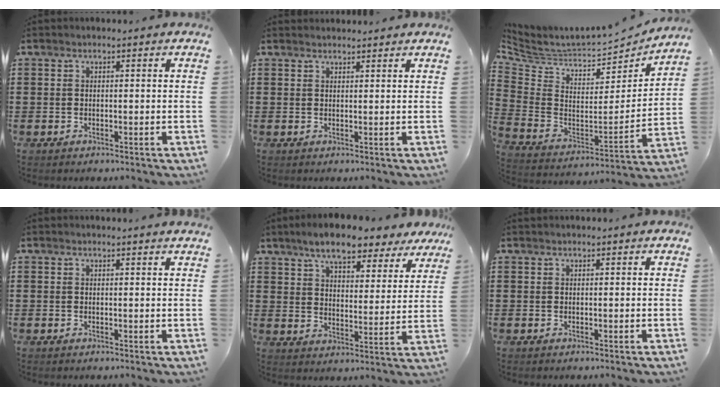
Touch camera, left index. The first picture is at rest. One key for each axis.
{"total": 1.1, "fx": 1.1, "fy": 0.1, "fz": 0.1, "tx": -0.003, "ty": -0.001, "tz": 0.022}
{"total": 4.6, "fx": 4.5, "fy": 0.5, "fz": 0.8, "tx": -0.047, "ty": -0.056, "tz": 0.071}
{"total": 0.7, "fx": 0.6, "fy": -0.2, "fz": 0.2, "tx": -0.005, "ty": -0.003, "tz": 0.013}
{"total": 7.6, "fx": 6.7, "fy": 1.6, "fz": 3.2, "tx": -0.083, "ty": -0.021, "tz": 0.119}
{"total": 0.0}